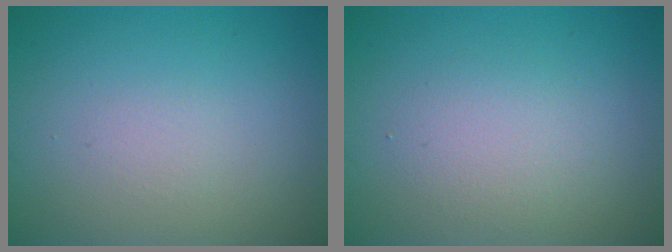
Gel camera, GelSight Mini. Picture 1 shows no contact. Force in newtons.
{"total": 2.2, "press": 2.1, "slide": 0.2}